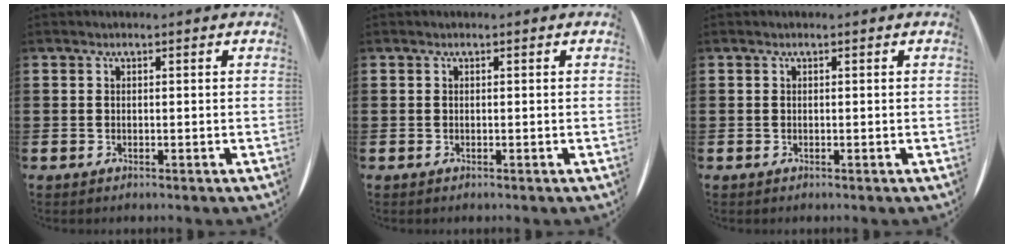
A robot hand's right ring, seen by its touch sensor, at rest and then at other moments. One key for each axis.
{"total": 0.0}
{"total": 0.0}